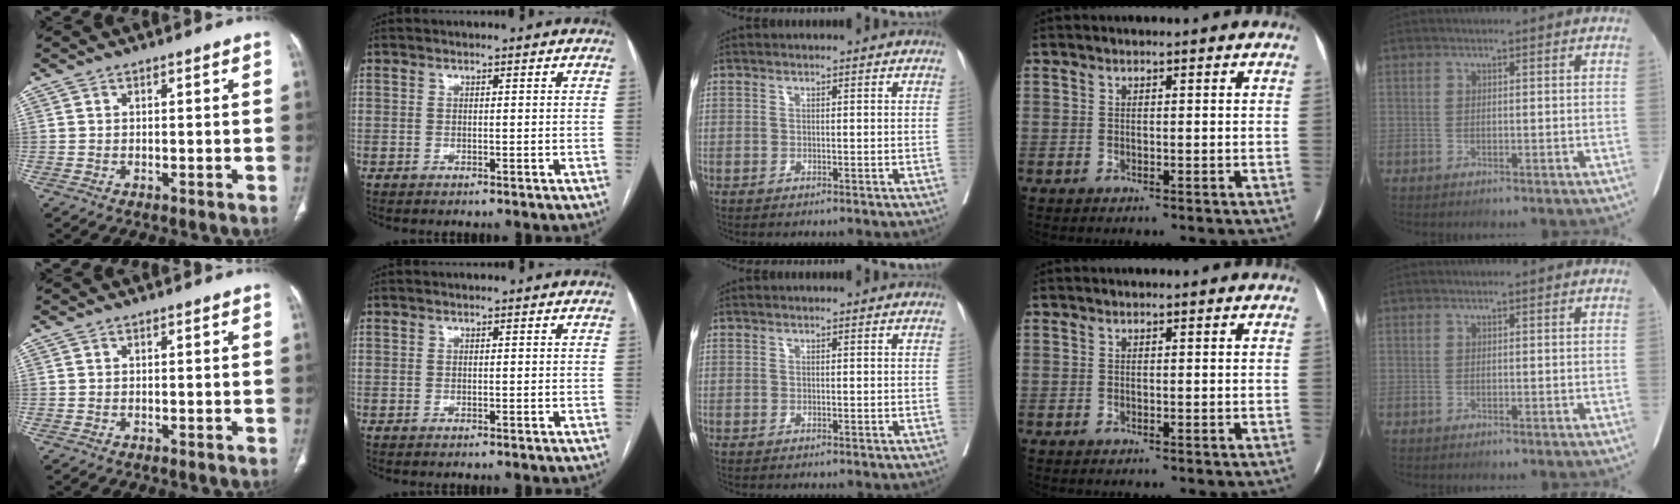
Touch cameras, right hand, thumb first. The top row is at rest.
{}